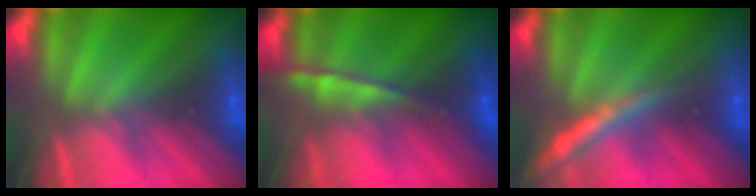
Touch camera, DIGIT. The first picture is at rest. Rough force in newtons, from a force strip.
{"total": 6.5}
{"total": 3.2}